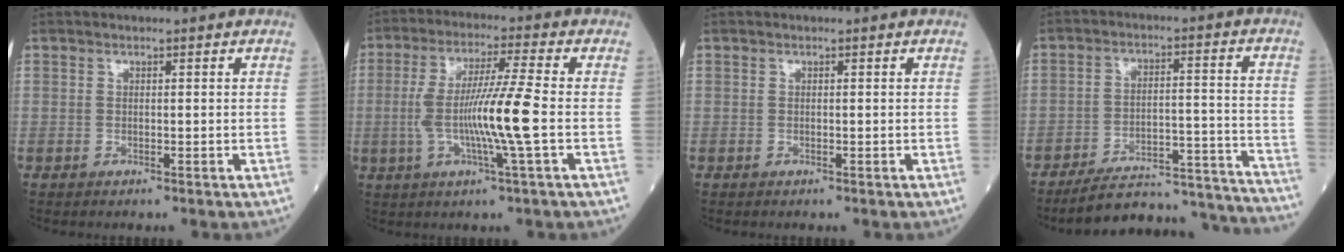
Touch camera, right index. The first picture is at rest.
{"total": 10.5, "force": [-1.4, -1.0, 10.4], "torque": [-0.201, -0.003, -0.026]}
{"total": 0.0}
{"total": 21.2, "force": [-20.5, 1.3, 5.1], "torque": [-0.040, 0.018, -0.279]}